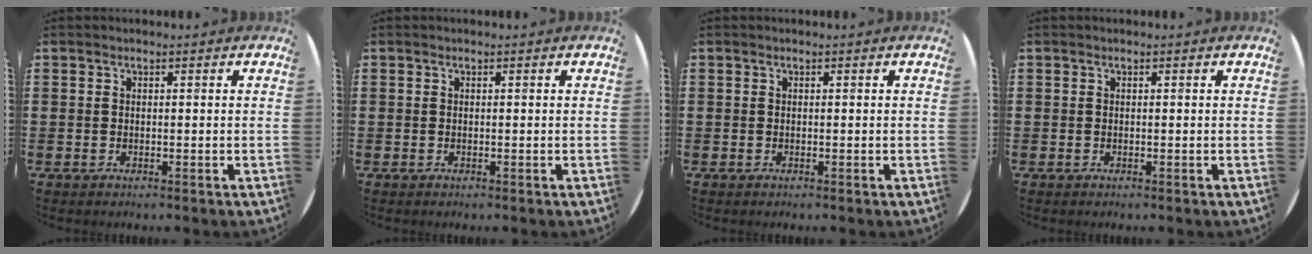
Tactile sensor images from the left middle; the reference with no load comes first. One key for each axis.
{"total": 0.0}
{"total": 0.0}
{"total": 0.0}